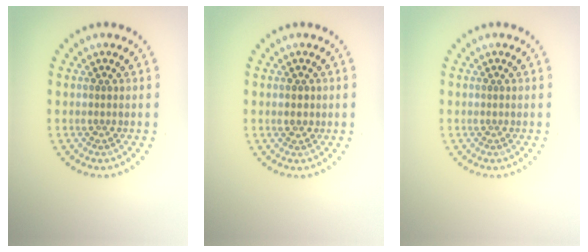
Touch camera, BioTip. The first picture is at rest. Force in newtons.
{"total": 1.5, "press": 1.5, "slide": 0.1}
{"total": 0.0}